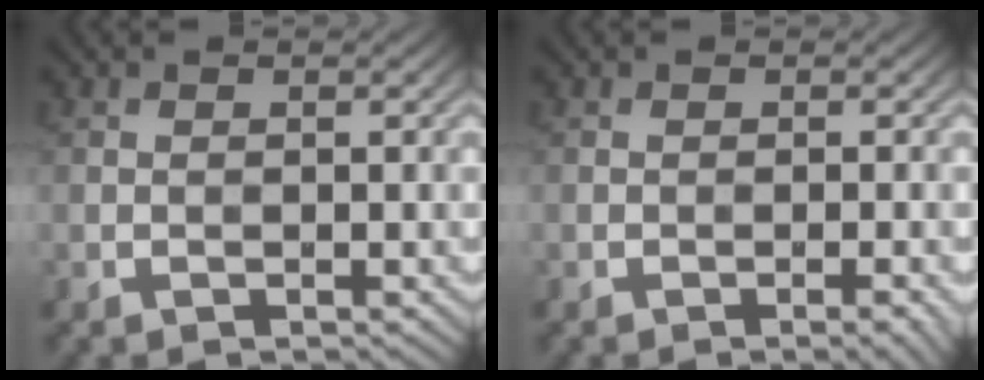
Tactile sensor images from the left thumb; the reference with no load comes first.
{"total": 1.7, "force": [-0.8, 0.3, 1.5], "torque": [-0.017, 0.003, -0.013]}